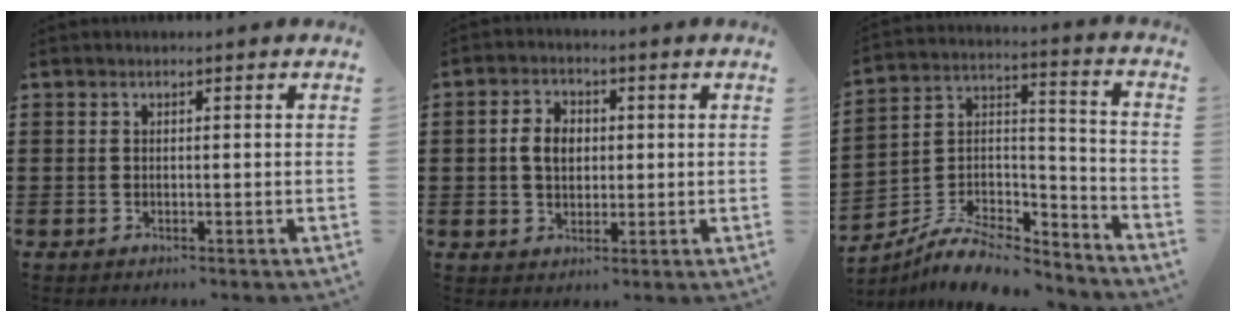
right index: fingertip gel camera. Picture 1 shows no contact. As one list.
[{"total": 4.5, "force": [0.1, 3.2, 3.1], "torque": [-0.076, 0.009, -0.003]}, {"total": 9.0, "force": [-7.7, 2.9, 3.5], "torque": [-0.064, 0.020, -0.148]}]